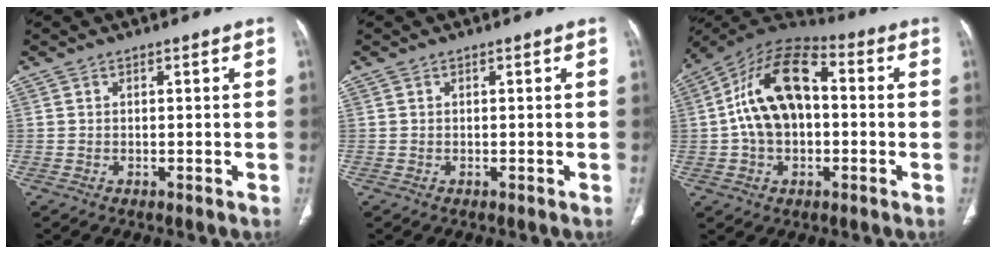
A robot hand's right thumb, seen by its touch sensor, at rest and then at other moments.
{"total": 0.0}
{"total": 16.5, "force": [0.8, 10.1, 13.1], "torque": [-0.221, 0.039, 0.004]}